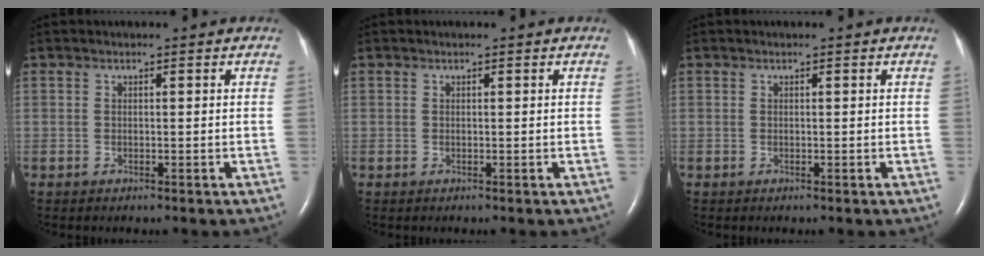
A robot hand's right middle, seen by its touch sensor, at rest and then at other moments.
{"total": 0.0}
{"total": 0.0}